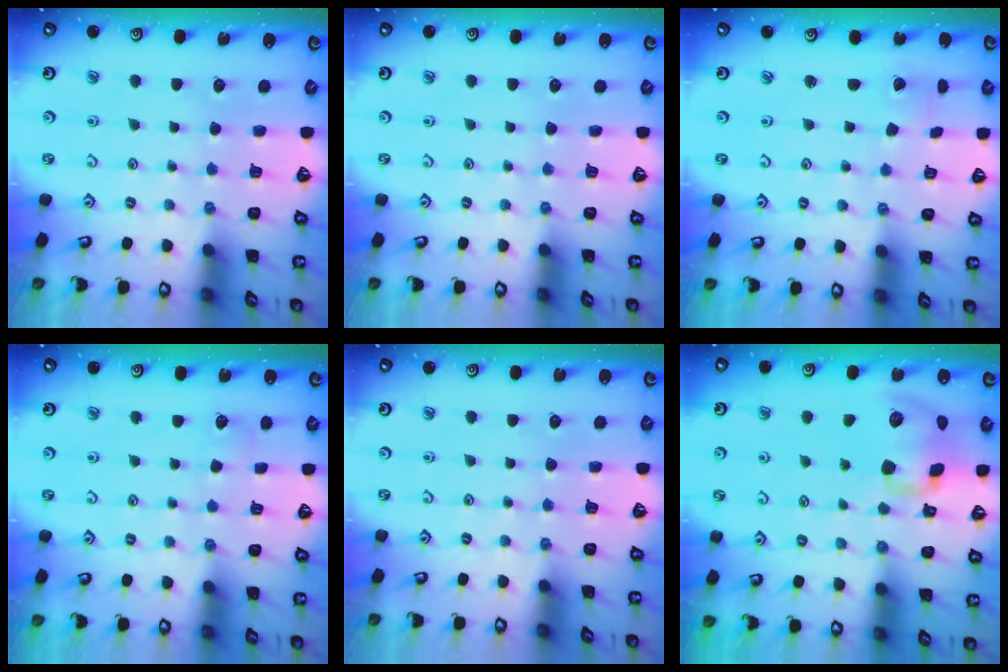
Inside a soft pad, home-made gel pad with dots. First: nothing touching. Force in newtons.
{"total": 0.0}
{"total": 1.8, "press": 1.7, "slide": 0.1}
{"total": 3.8, "press": 3.8, "slide": 0.5}
{"total": 0.0}
{"total": 12.7, "press": 12.5, "slide": 2.0}